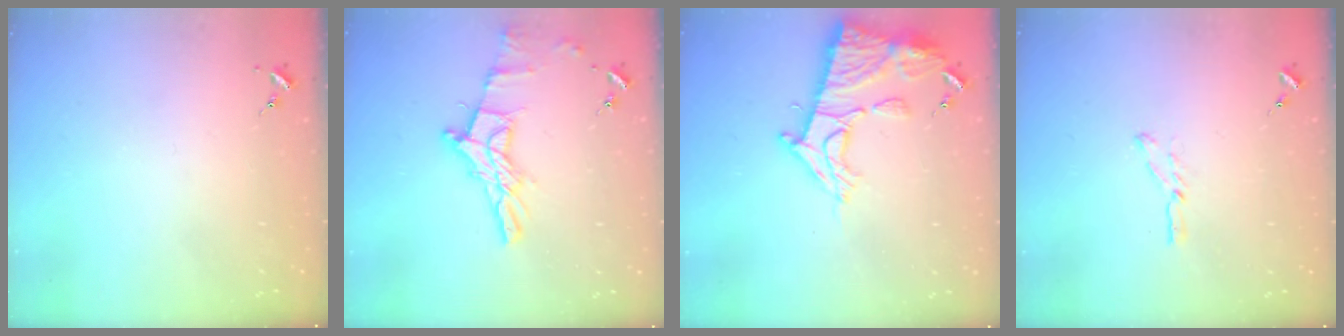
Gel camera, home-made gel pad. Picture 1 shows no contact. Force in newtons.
{"total": 12.9, "press": 12.8, "slide": 1.3}
{"total": 14.9, "press": 14.8, "slide": 1.3}
{"total": 3.7, "press": 3.7, "slide": 0.4}